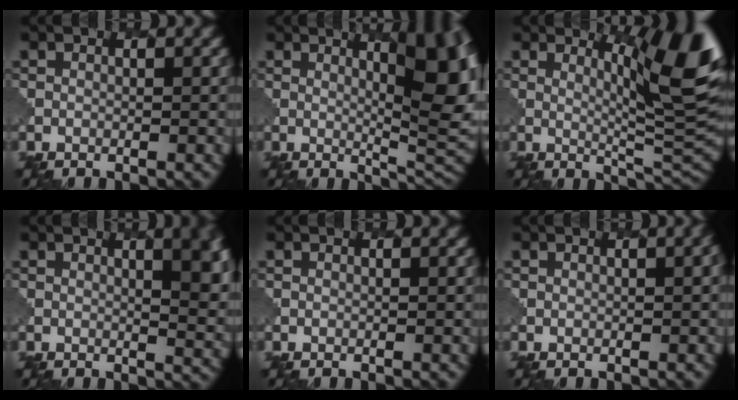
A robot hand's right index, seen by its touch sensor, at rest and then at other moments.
{"total": 10.2, "force": [2.4, 2.8, 9.5], "torque": [-0.103, 0.007, 0.032]}
{"total": 9.1, "force": [3.5, 1.7, 8.2], "torque": [-0.116, -0.002, 0.055]}
{"total": 8.2, "force": [2.4, 3.4, 7.0], "torque": [-0.043, 0.008, 0.023]}
{"total": 0.0}
{"total": 2.2, "force": [0.1, 0.8, 2.1], "torque": [-0.010, 0.007, 0.003]}